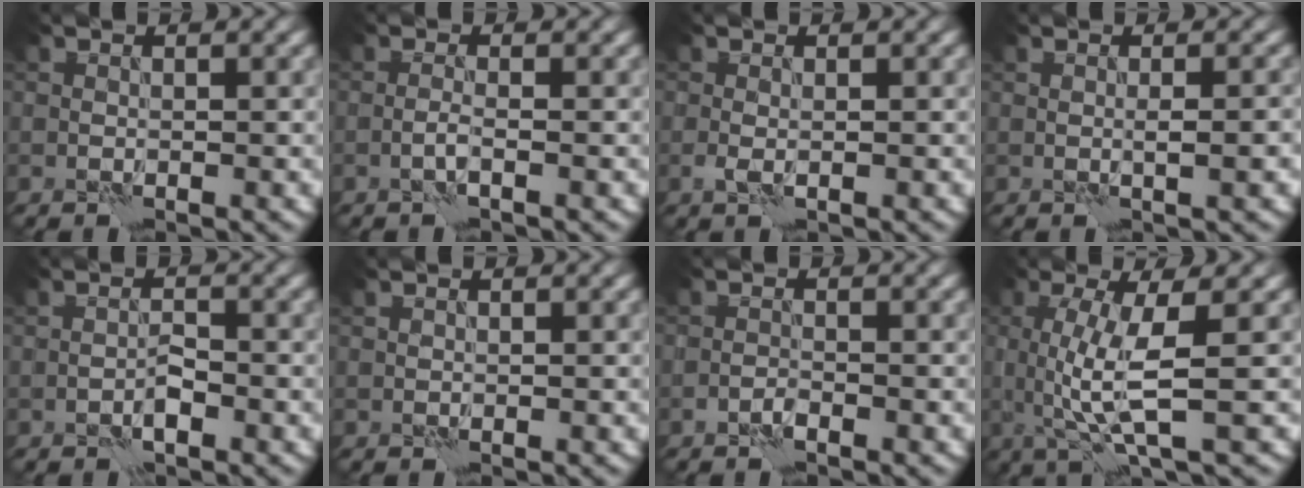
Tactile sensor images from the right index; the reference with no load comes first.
{"total": 0.9, "force": [-0.5, -0.1, 0.8], "torque": [-0.016, 0.004, -0.013]}
{"total": 1.3, "force": [-0.3, 0.5, 1.1], "torque": [-0.025, -0.001, -0.007]}
{"total": 1.9, "force": [-0.3, 0.2, 1.9], "torque": [-0.030, 0.003, -0.007]}
{"total": 1.4, "force": [-0.9, 0.4, 1.0], "torque": [-0.019, 0.005, -0.019]}
{"total": 0.0}
{"total": 1.1, "force": [-0.9, 0.2, 0.6], "torque": [-0.013, 0.004, -0.020]}
{"total": 5.8, "force": [0.2, 1.3, 5.6], "torque": [-0.109, -0.003, 0.003]}